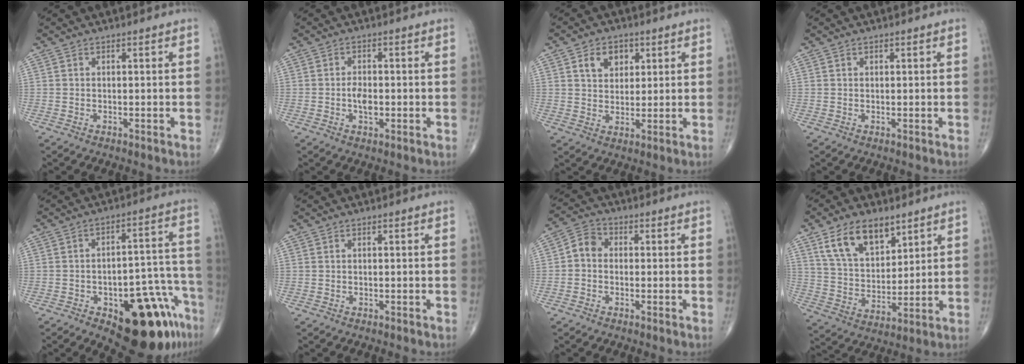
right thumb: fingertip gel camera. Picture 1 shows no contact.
{"total": 3.1, "force": [-0.6, 1.7, 2.5], "torque": [-0.039, 0.002, -0.013]}
{"total": 6.2, "force": [2.6, 4.5, 3.4], "torque": [-0.027, -0.010, 0.042]}
{"total": 0.0}
{"total": 19.3, "force": [-10.3, 7.9, 14.3], "torque": [-0.119, 0.082, -0.128]}
{"total": 0.0}
{"total": 4.2, "force": [-0.4, 3.4, 2.4], "torque": [-0.030, 0.012, -0.023]}
{"total": 12.5, "force": [7.4, 6.8, 7.4], "torque": [-0.108, -0.036, 0.146]}